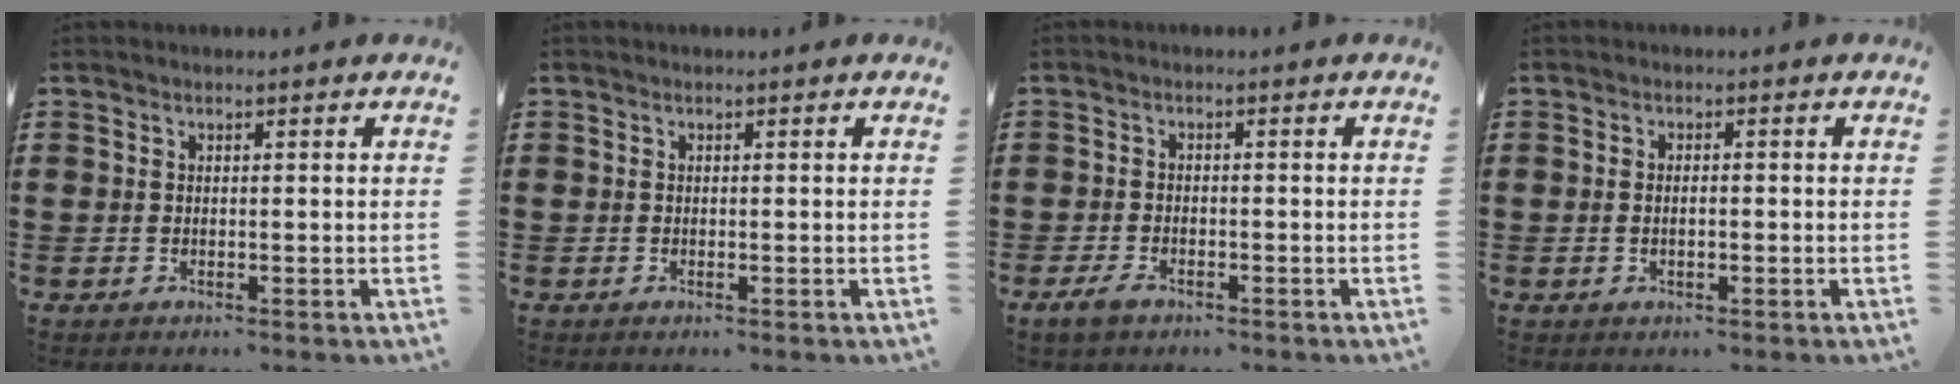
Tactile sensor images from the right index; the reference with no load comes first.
{"total": 0.0}
{"total": 2.1, "force": [-1.5, 0.9, 1.2], "torque": [-0.028, 0.000, -0.031]}
{"total": 1.7, "force": [-0.3, 0.7, 1.5], "torque": [-0.028, 0.004, -0.006]}